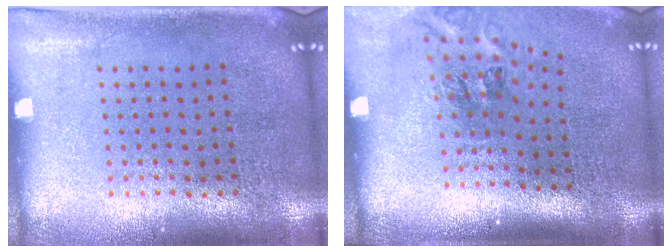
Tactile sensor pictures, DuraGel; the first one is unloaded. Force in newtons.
{"total": 1.7, "press": 1.1, "slide": 1.2}